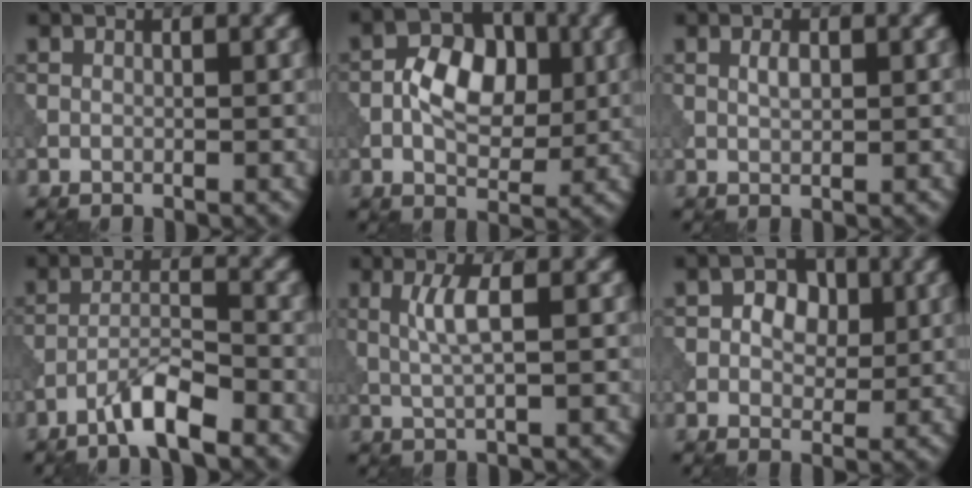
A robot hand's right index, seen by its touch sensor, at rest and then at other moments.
{"total": 5.8, "force": [-0.3, 3.8, 4.4], "torque": [-0.064, 0.003, -0.009]}
{"total": 1.0, "force": [0.2, 0.4, 0.9], "torque": [-0.023, -0.002, 0.005]}
{"total": 3.9, "force": [-3.0, 0.5, 2.6], "torque": [-0.046, 0.009, -0.063]}
{"total": 2.9, "force": [0.3, 0.4, 2.8], "torque": [-0.064, -0.005, 0.009]}
{"total": 3.4, "force": [0.4, 2.6, 2.2], "torque": [-0.030, 0.001, -0.003]}